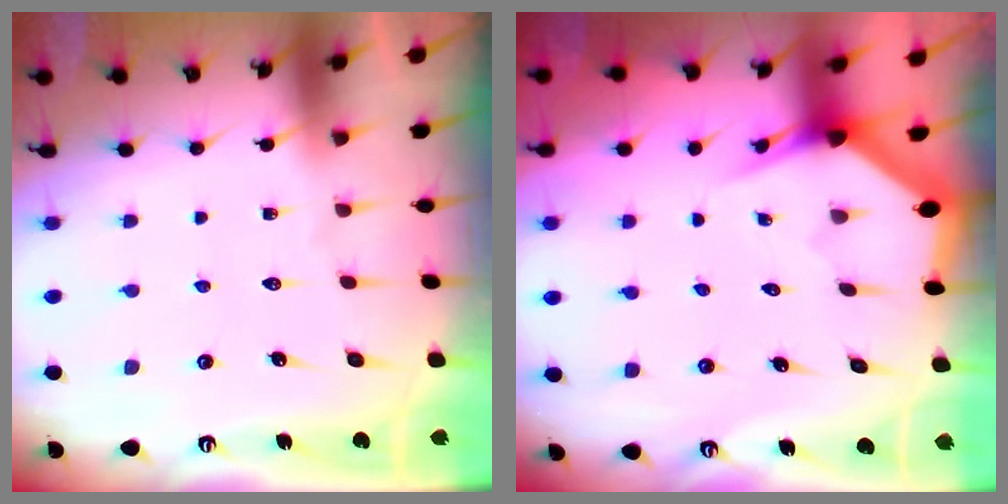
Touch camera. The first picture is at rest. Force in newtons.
{"total": 3.1, "press": 3.1, "slide": 0.1}